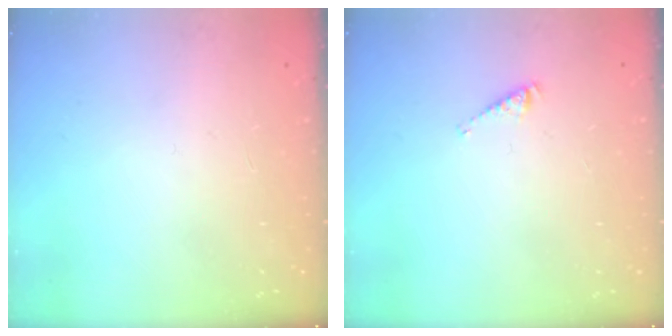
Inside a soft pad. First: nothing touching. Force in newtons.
{"total": 2.9, "press": 2.9, "slide": 0.4}